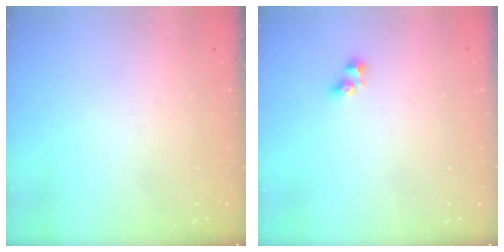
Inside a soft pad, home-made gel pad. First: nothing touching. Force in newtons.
{"total": 4.5, "press": 4.5, "slide": 0.3}